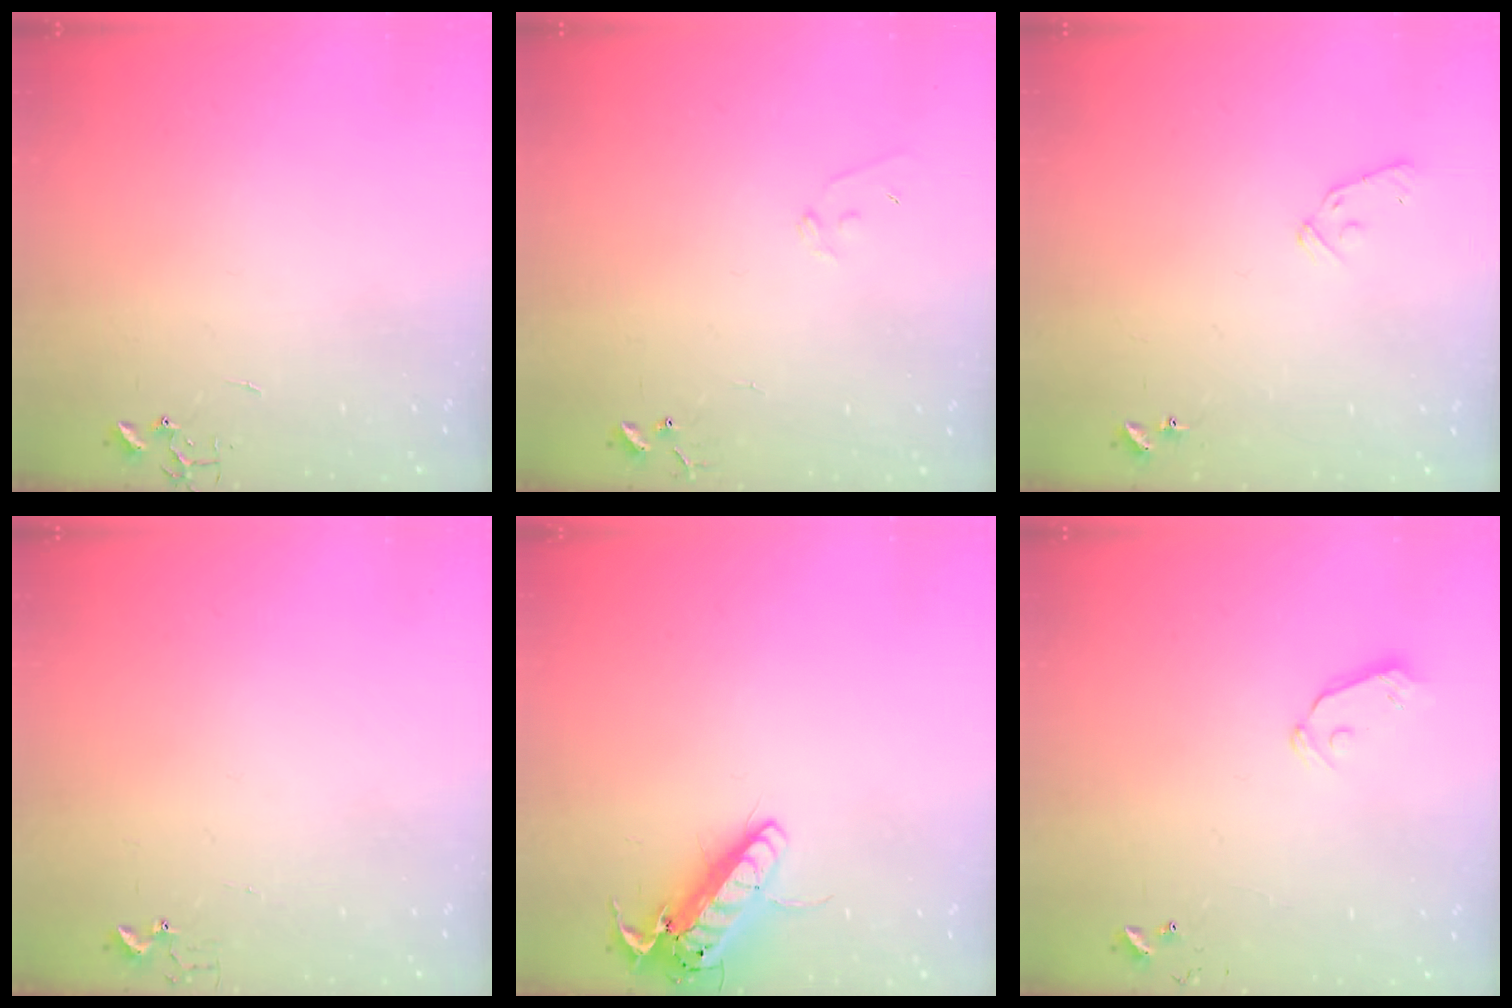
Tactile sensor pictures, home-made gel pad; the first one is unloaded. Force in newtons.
{"total": 6.8, "press": 6.7, "slide": 0.5}
{"total": 8.0, "press": 7.9, "slide": 0.7}
{"total": 2.7, "press": 2.7, "slide": 0.3}
{"total": 14.9, "press": 14.7, "slide": 2.8}
{"total": 5.4, "press": 5.3, "slide": 0.9}